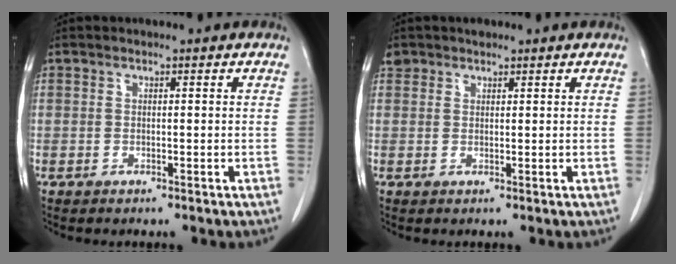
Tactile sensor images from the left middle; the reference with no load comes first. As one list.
[{"total": 1.7, "force": [1.3, 1.1, 0.0], "torque": [0.002, 0.008, 0.021]}]